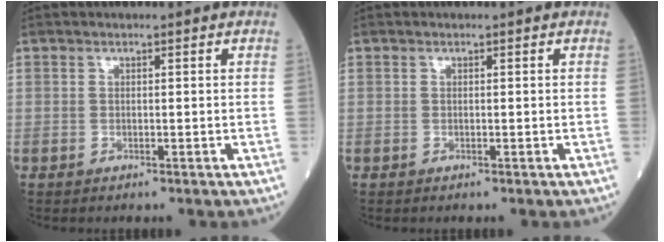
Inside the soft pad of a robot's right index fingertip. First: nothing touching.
{"total": 0.0}